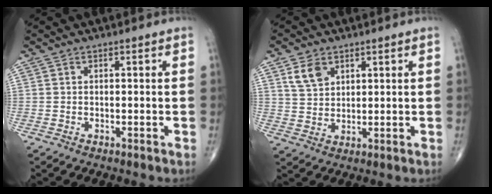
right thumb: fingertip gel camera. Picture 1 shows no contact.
{"total": 5.2, "force": [2.8, 3.5, 2.7], "torque": [-0.037, -0.013, 0.058]}